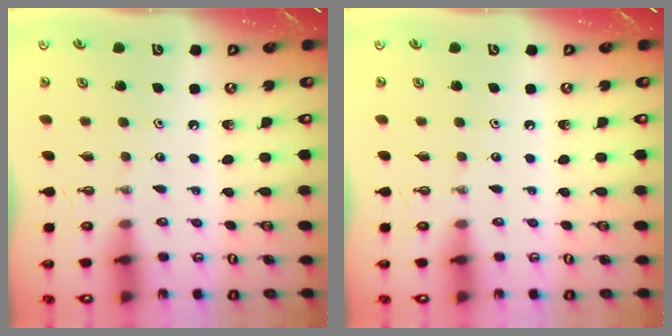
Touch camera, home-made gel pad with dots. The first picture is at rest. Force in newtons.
{"total": 0.0}